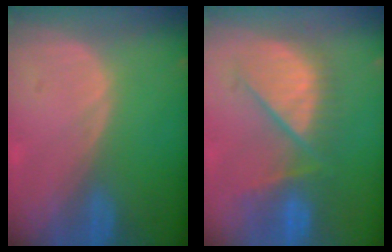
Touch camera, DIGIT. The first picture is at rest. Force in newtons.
{"total": 9.1, "press": 8.9, "slide": 2.0}